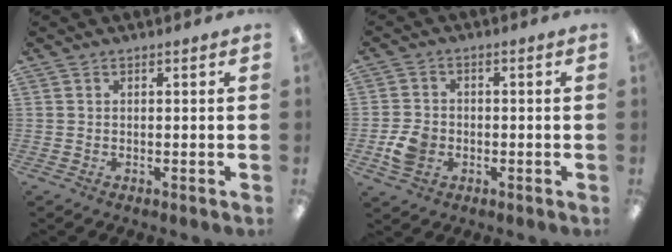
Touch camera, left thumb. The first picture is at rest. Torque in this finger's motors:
{"motor_torque": [-0.35, 0.50, 0.06, -0.17, 0.01]}